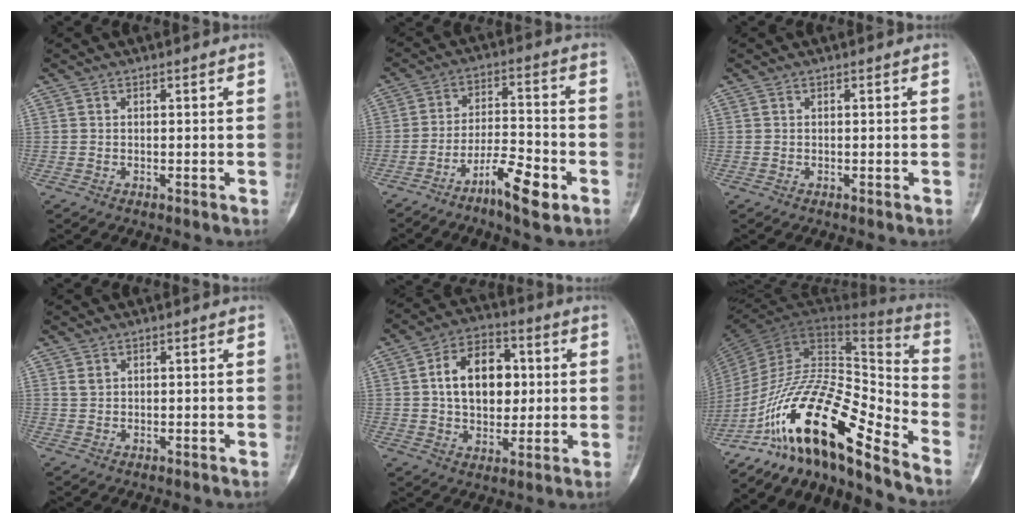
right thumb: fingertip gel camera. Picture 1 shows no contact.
{"total": 9.2, "force": [-5.3, 2.2, 7.2], "torque": [-0.121, 0.031, -0.094]}
{"total": 0.0}
{"total": 1.3, "force": [0.8, 0.8, 0.6], "torque": [-0.006, 0.000, 0.019]}
{"total": 14.3, "force": [2.3, 9.6, 10.4], "torque": [-0.127, 0.008, 0.034]}
{"total": 22.3, "force": [-15.3, 5.9, 15.1], "torque": [-0.270, 0.097, -0.273]}